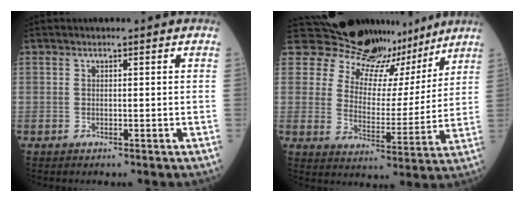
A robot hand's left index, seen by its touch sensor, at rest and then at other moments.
{"total": 16.8, "force": [14.9, 7.0, 3.3], "torque": [-0.047, -0.018, 0.197]}